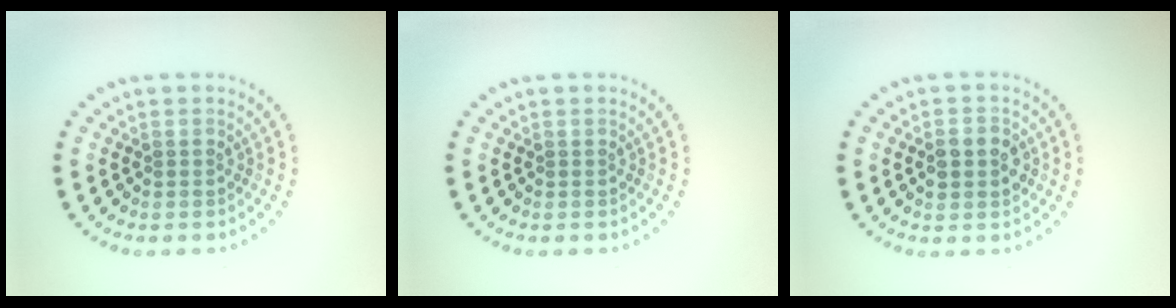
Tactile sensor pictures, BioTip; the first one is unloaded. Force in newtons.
{"total": 0.0}
{"total": 2.4, "press": 2.4, "slide": 0.1}